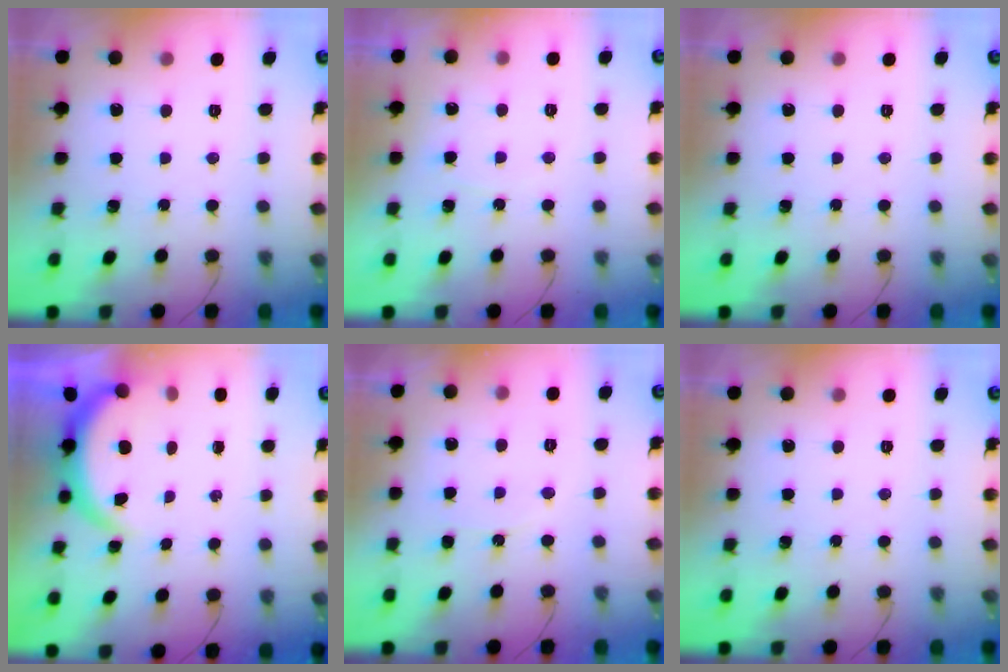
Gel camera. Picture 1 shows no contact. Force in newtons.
{"total": 3.0, "press": 3.0, "slide": 0.4}
{"total": 0.0}
{"total": 3.8, "press": 3.8, "slide": 0.3}
{"total": 6.2, "press": 6.2, "slide": 0.7}
{"total": 0.0}